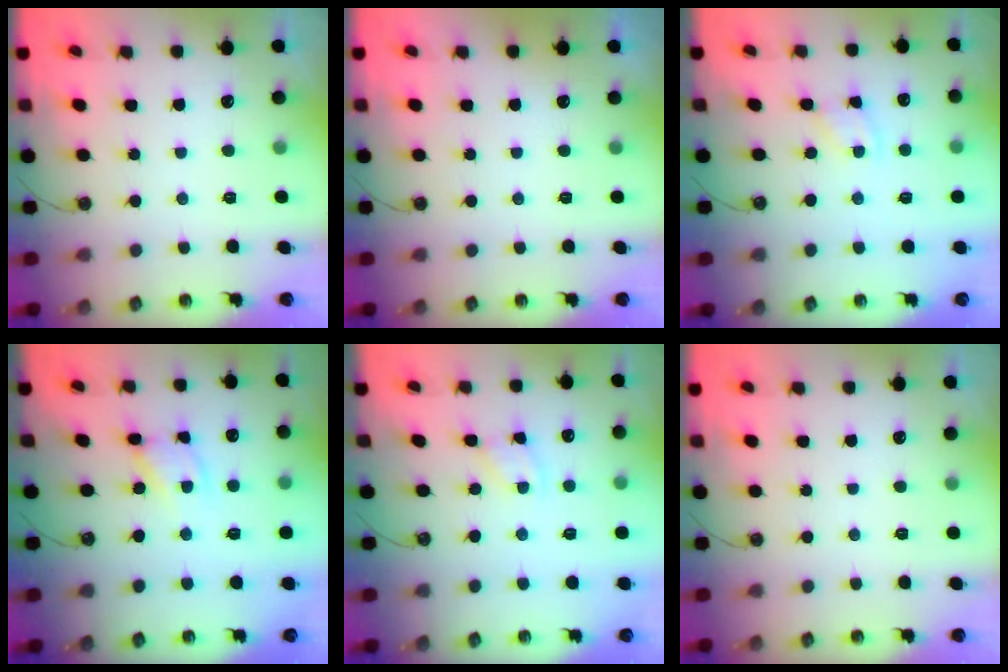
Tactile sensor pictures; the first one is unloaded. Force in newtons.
{"total": 0.0}
{"total": 2.8, "press": 2.8, "slide": 0.4}
{"total": 7.5, "press": 7.4, "slide": 0.5}
{"total": 1.7, "press": 1.7, "slide": 0.3}
{"total": 0.0}